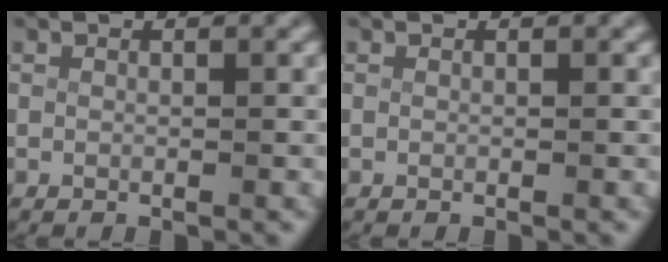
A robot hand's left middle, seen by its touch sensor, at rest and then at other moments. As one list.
[{"total": 0.0}]